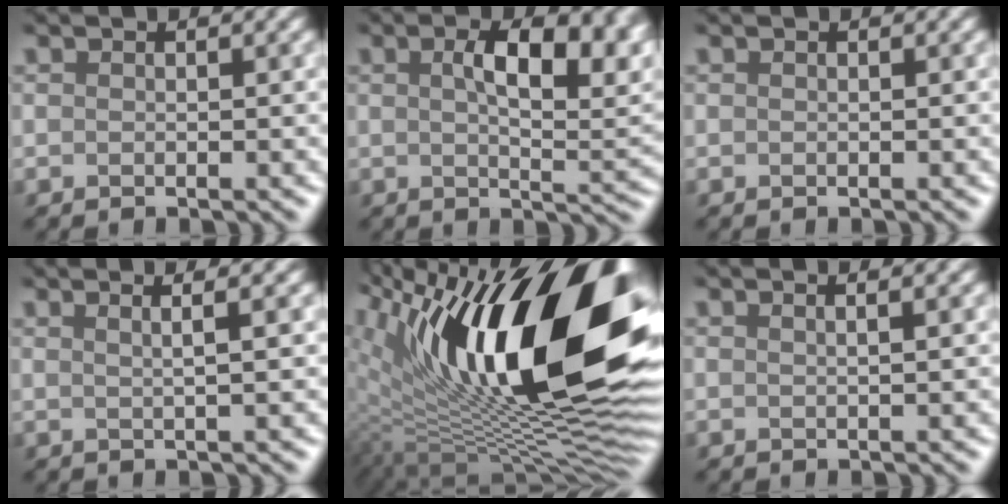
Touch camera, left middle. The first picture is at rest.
{"total": 6.5, "force": [1.6, 1.5, 6.1], "torque": [-0.102, 0.004, 0.045]}
{"total": 0.0}
{"total": 2.1, "force": [1.5, 0.1, 1.5], "torque": [-0.038, 0.024, 0.002]}
{"total": 16.0, "force": [5.9, 5.3, 13.9], "torque": [-0.241, 0.009, 0.112]}
{"total": 1.5, "force": [1.2, 0.4, 0.8], "torque": [-0.010, 0.021, -0.005]}